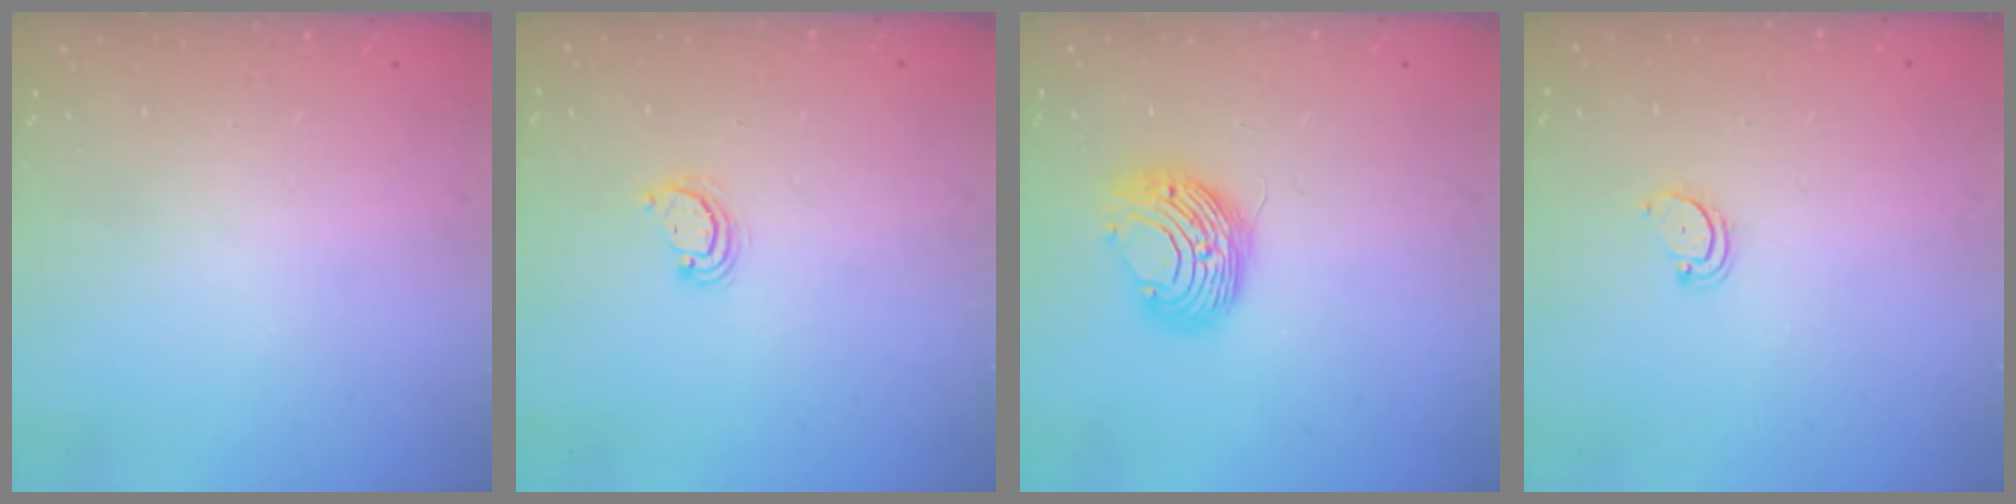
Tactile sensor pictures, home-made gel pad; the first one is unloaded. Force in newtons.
{"total": 3.0, "press": 3.0, "slide": 0.2}
{"total": 9.3, "press": 9.3, "slide": 0.3}
{"total": 2.7, "press": 2.7, "slide": 0.3}